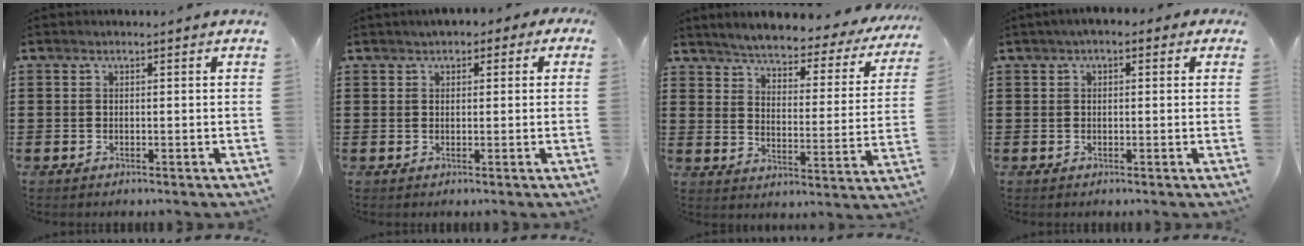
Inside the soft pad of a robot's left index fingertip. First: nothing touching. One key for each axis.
{"total": 1.7, "fx": 0.6, "fy": 1.2, "fz": 1.0, "tx": -0.015, "ty": 0.006, "tz": 0.006}
{"total": 3.8, "fx": 3.7, "fy": 0.1, "fz": 0.9, "tx": -0.040, "ty": -0.032, "tz": 0.055}
{"total": 1.7, "fx": 0.1, "fy": 1.1, "fz": 1.4, "tx": -0.028, "ty": 0.007, "tz": -0.002}